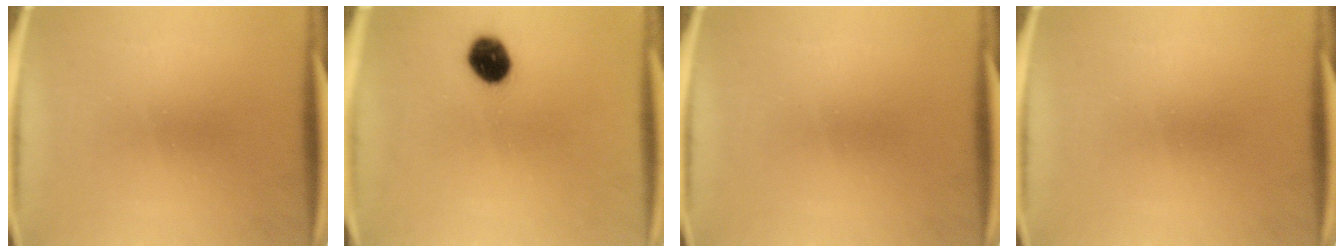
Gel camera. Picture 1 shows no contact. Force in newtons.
{"total": 7.7}
{"total": 0.0}
{"total": 0.0}